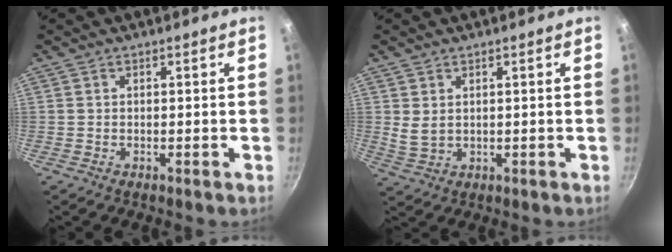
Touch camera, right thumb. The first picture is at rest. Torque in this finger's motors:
{"motor_torque": [0.10, 0.05, 0.62, -0.12, 0.02]}